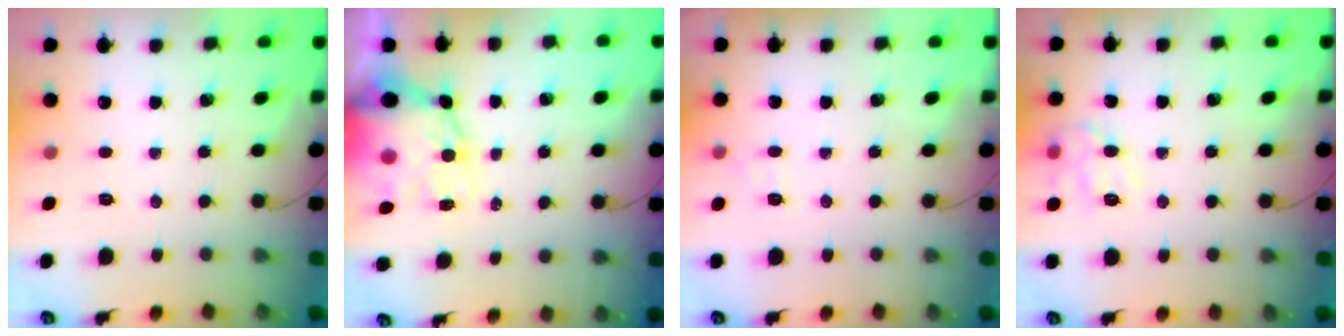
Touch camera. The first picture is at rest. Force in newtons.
{"total": 10.8, "press": 10.3, "slide": 3.4}
{"total": 4.1, "press": 4.0, "slide": 1.0}
{"total": 10.2, "press": 10.2, "slide": 0.4}